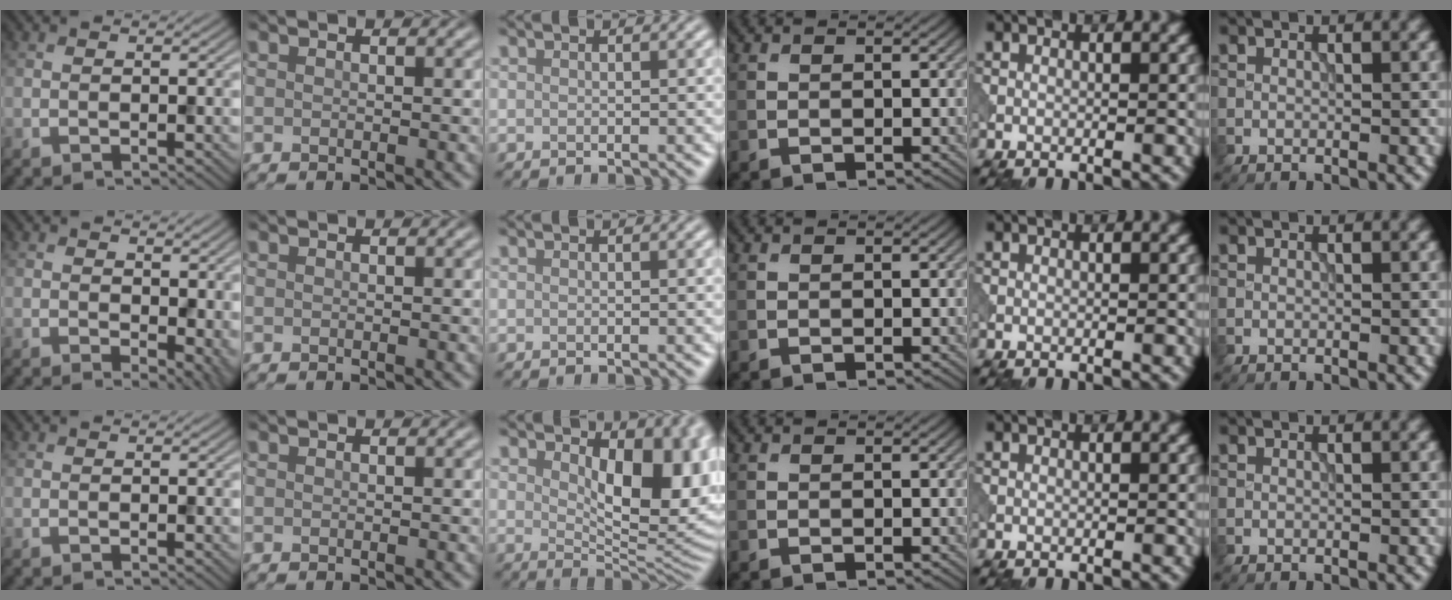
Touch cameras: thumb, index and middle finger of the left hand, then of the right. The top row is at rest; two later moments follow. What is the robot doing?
{"motion": "pour", "object": "beaker"}